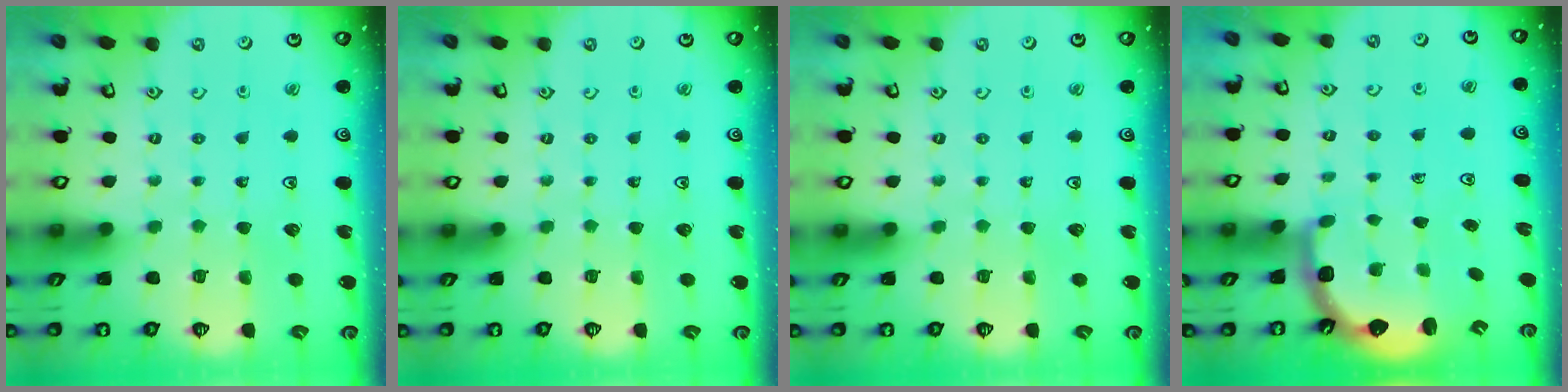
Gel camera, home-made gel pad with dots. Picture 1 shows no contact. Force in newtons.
{"total": 0.0}
{"total": 0.0}
{"total": 2.8, "press": 2.0, "slide": 2.0}